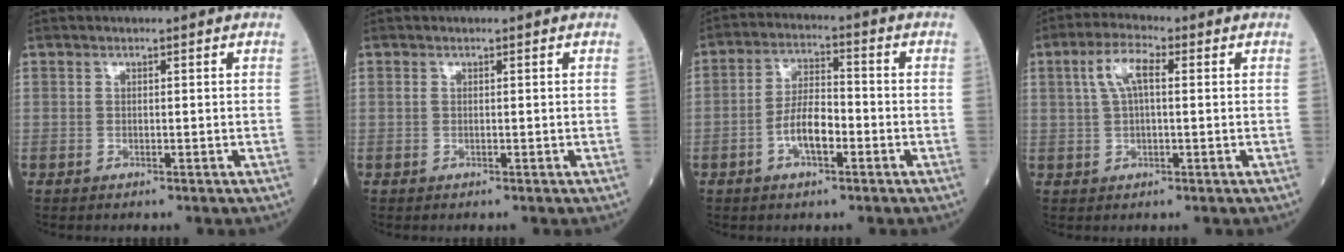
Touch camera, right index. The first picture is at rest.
{"total": 0.0}
{"total": 6.4, "force": [-2.3, 2.4, 5.5], "torque": [-0.112, 0.011, -0.043]}
{"total": 5.5, "force": [1.4, 1.7, 5.0], "torque": [-0.107, 0.021, 0.028]}